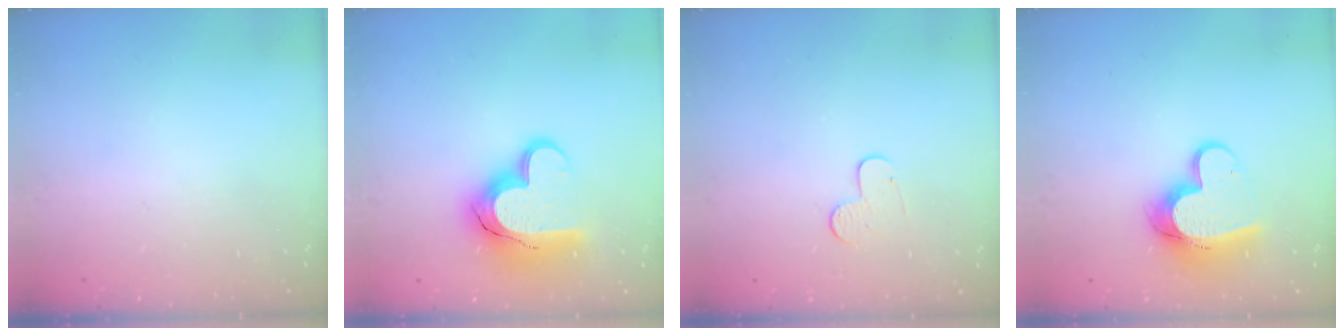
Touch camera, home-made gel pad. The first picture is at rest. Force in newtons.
{"total": 16.9, "press": 16.9, "slide": 1.3}
{"total": 6.6, "press": 6.5, "slide": 0.6}
{"total": 12.6, "press": 12.6, "slide": 1.2}